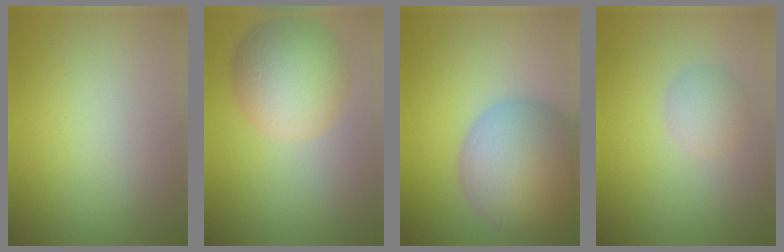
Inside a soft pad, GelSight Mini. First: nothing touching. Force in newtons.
{"total": 7.3, "press": 7.3, "slide": 0.4}
{"total": 11.4, "press": 11.3, "slide": 0.5}
{"total": 2.3, "press": 2.3, "slide": 0.0}